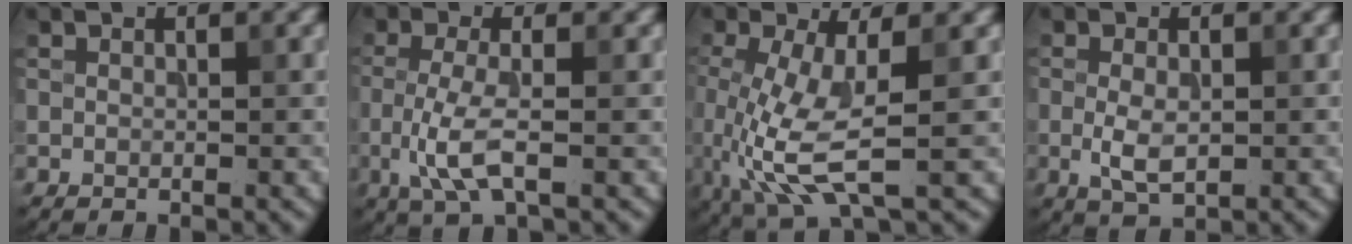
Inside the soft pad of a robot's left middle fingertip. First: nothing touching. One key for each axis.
{"total": 3.7, "fx": -1.0, "fy": 0.7, "fz": 3.4, "tx": -0.086, "ty": -0.003, "tz": -0.024}
{"total": 6.0, "fx": -1.1, "fy": 1.7, "fz": 5.7, "tx": -0.146, "ty": -0.013, "tz": -0.016}
{"total": 2.5, "fx": -0.4, "fy": 1.1, "fz": 2.1, "tx": -0.047, "ty": -0.001, "tz": -0.002}